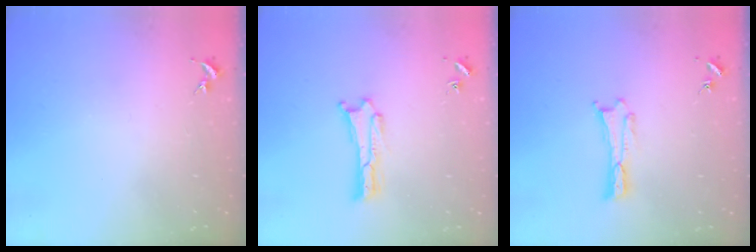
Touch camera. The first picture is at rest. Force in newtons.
{"total": 0.0}
{"total": 0.0}